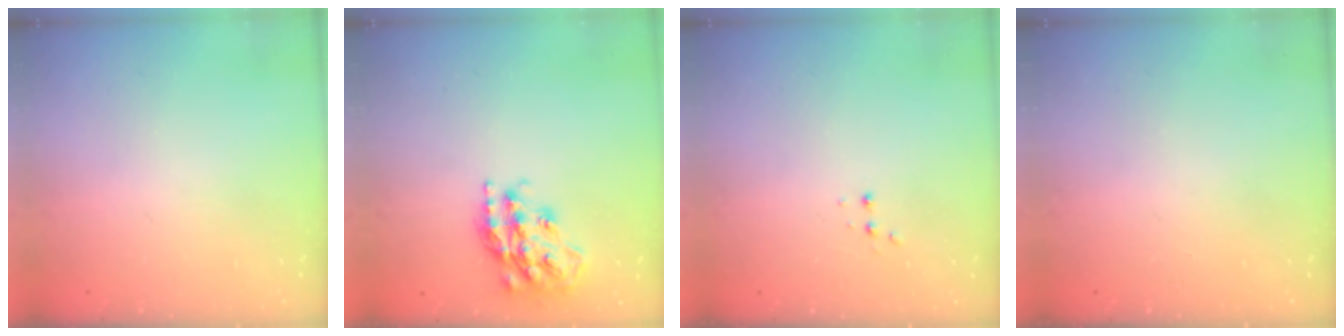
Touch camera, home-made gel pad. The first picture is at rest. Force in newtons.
{"total": 18.6, "press": 18.5, "slide": 1.5}
{"total": 2.5, "press": 2.4, "slide": 0.8}
{"total": 0.0}